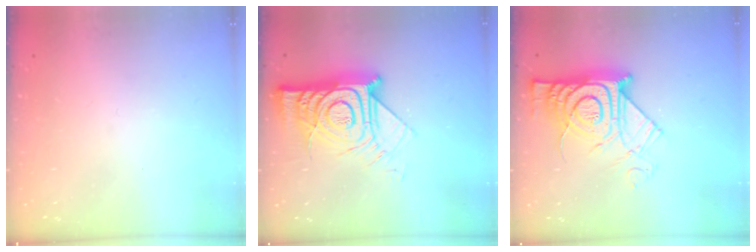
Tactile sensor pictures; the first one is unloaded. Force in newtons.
{"total": 17.1, "press": 17.0, "slide": 1.5}
{"total": 15.8, "press": 15.8, "slide": 1.2}